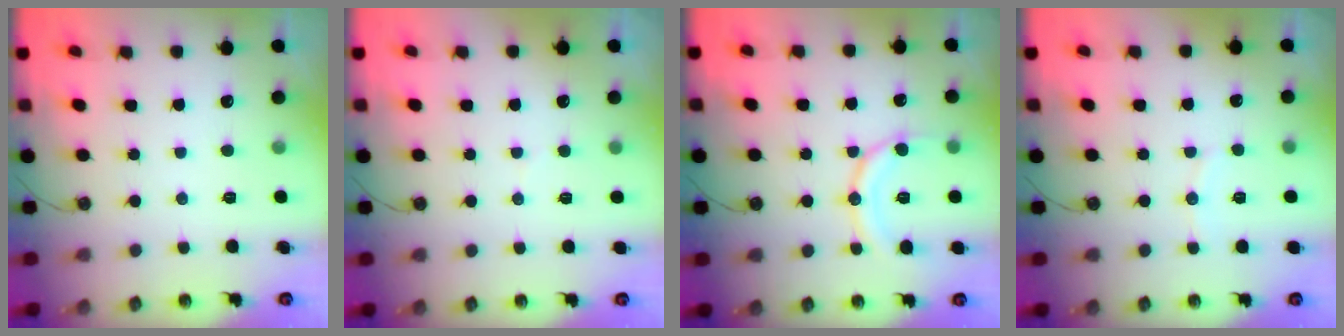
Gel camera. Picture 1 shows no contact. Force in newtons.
{"total": 3.9, "press": 3.9, "slide": 0.4}
{"total": 12.7, "press": 12.7, "slide": 1.4}
{"total": 3.8, "press": 3.7, "slide": 0.8}